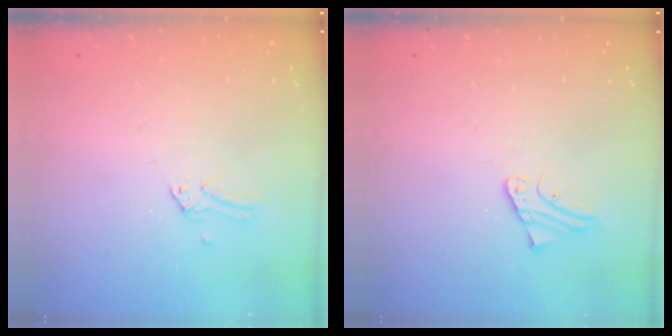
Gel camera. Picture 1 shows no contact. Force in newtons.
{"total": 1.8, "press": 1.8, "slide": 0.2}